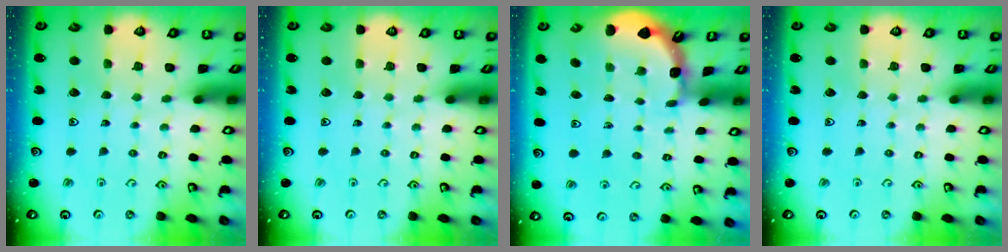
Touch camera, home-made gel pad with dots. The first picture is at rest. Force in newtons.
{"total": 0.0}
{"total": 1.7, "press": 1.7, "slide": 0.1}
{"total": 0.0}